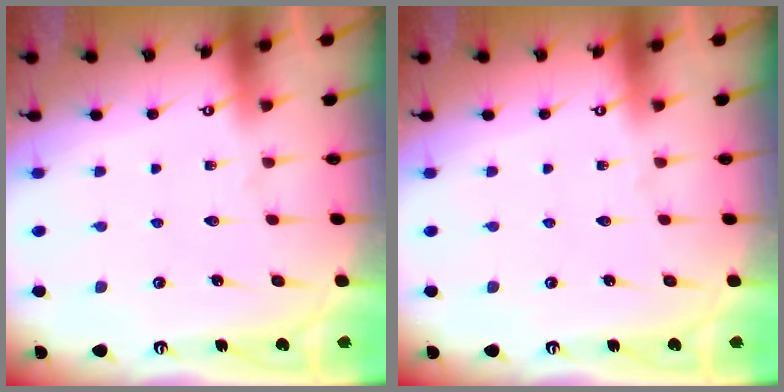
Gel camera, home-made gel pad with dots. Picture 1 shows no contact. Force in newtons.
{"total": 0.0}